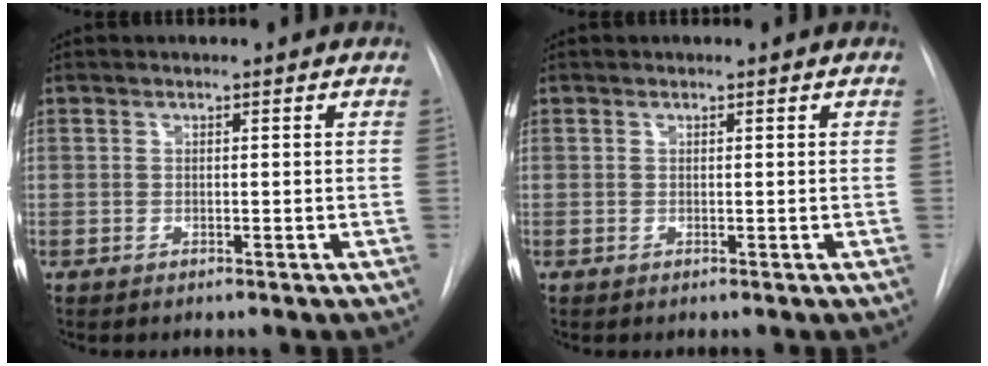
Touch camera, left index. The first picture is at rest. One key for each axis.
{"total": 0.0}